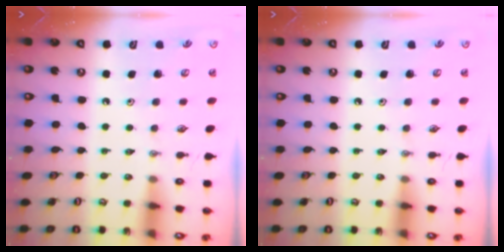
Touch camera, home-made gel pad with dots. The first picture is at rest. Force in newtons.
{"total": 0.0}